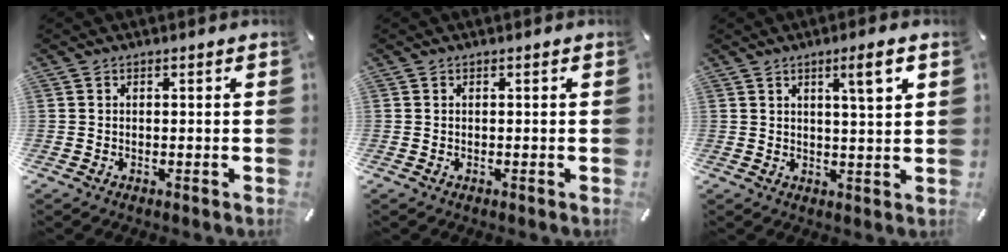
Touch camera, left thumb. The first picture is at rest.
{"total": 0.0}
{"total": 6.1, "force": [2.9, 0.6, 5.3], "torque": [-0.085, -0.009, 0.041]}